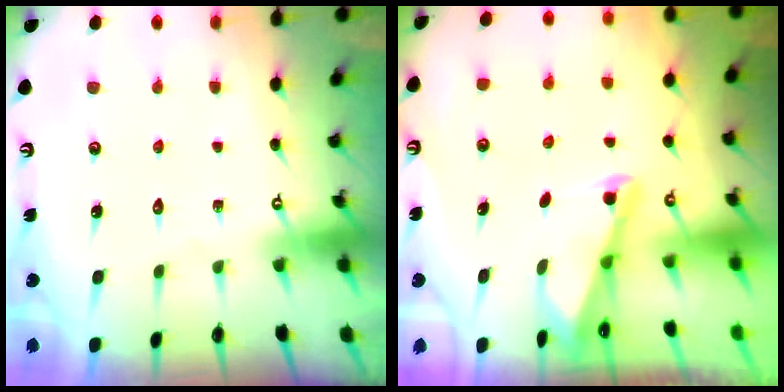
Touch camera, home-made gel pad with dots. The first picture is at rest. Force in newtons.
{"total": 1.9, "press": 1.9, "slide": 0.4}